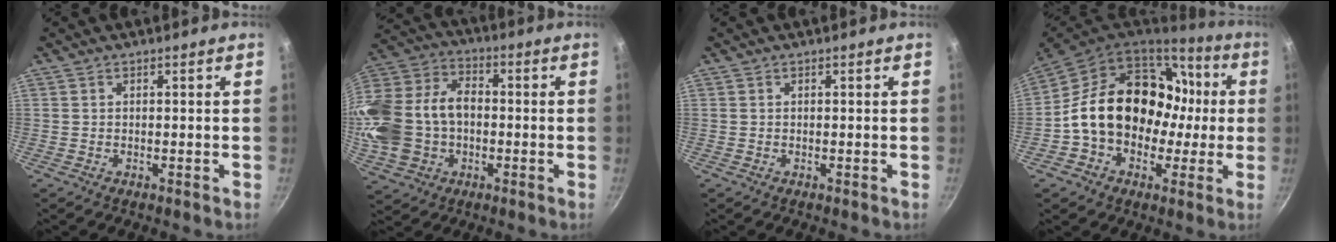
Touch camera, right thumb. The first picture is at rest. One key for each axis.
{"total": 21.9, "fx": -2.3, "fy": 16.2, "fz": 14.5, "tx": -0.311, "ty": 0.051, "tz": -0.039}
{"total": 0.0}
{"total": 23.1, "fx": 0.5, "fy": 17.7, "fz": 14.8, "tx": -0.212, "ty": 0.061, "tz": 0.014}